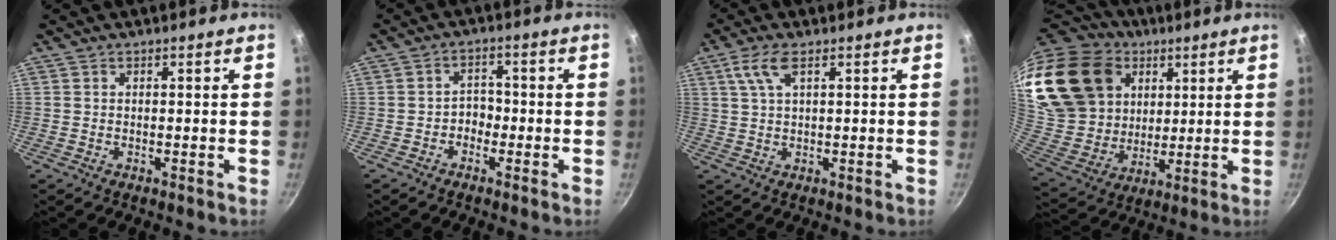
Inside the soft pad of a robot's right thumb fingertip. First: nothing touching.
{"total": 2.9, "force": [-1.2, 2.2, 1.5], "torque": [0.001, 0.017, -0.023]}
{"total": 4.9, "force": [2.2, 1.3, 4.1], "torque": [-0.091, 0.001, 0.047]}
{"total": 27.9, "force": [12.6, 21.1, 13.3], "torque": [-0.277, -0.015, 0.252]}